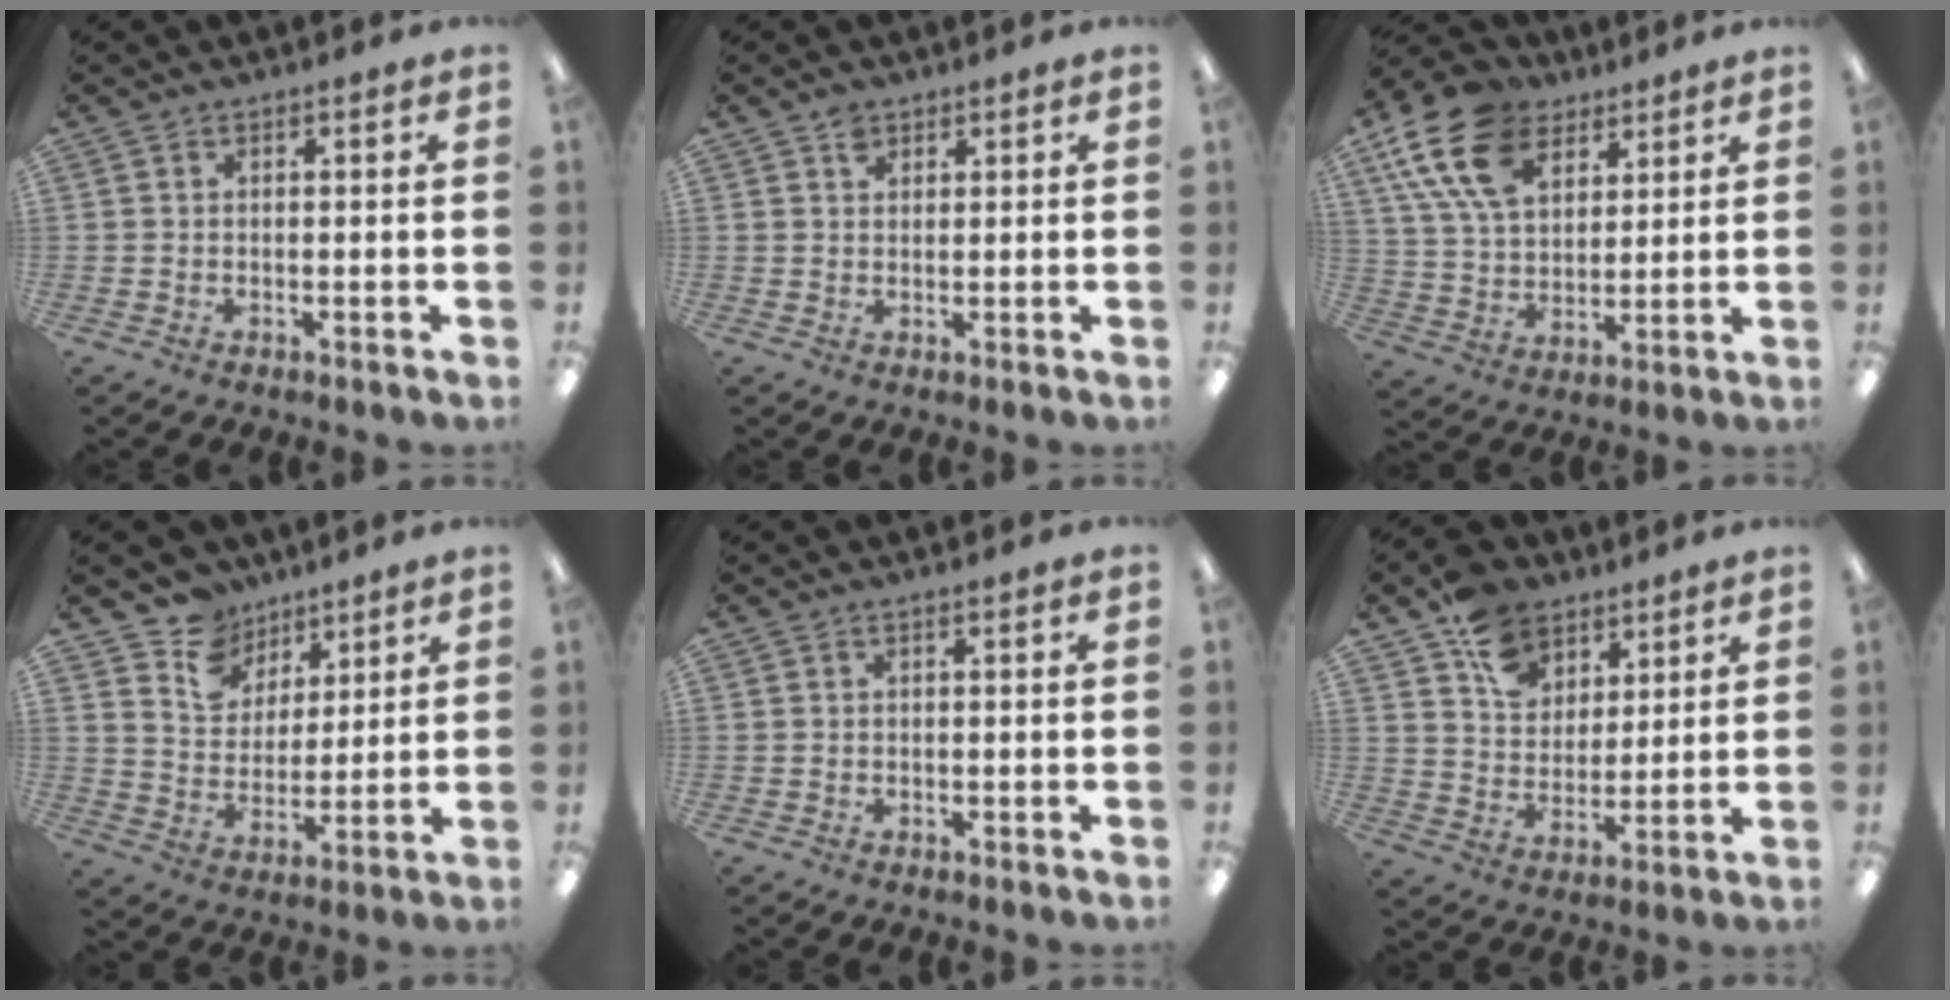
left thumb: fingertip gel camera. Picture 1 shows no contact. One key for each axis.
{"total": 2.5, "fx": 1.7, "fy": 1.6, "fz": 0.9, "tx": -0.011, "ty": -0.005, "tz": 0.031}
{"total": 17.4, "fx": 9.6, "fy": 10.8, "fz": 9.7, "tx": -0.210, "ty": -0.022, "tz": 0.180}
{"total": 10.1, "fx": 7.5, "fy": 6.6, "fz": 1.3, "tx": -0.036, "ty": -0.055, "tz": 0.144}
{"total": 0.0}
{"total": 13.0, "fx": 8.6, "fy": 8.9, "fz": 4.1, "tx": -0.081, "ty": -0.043, "tz": 0.168}